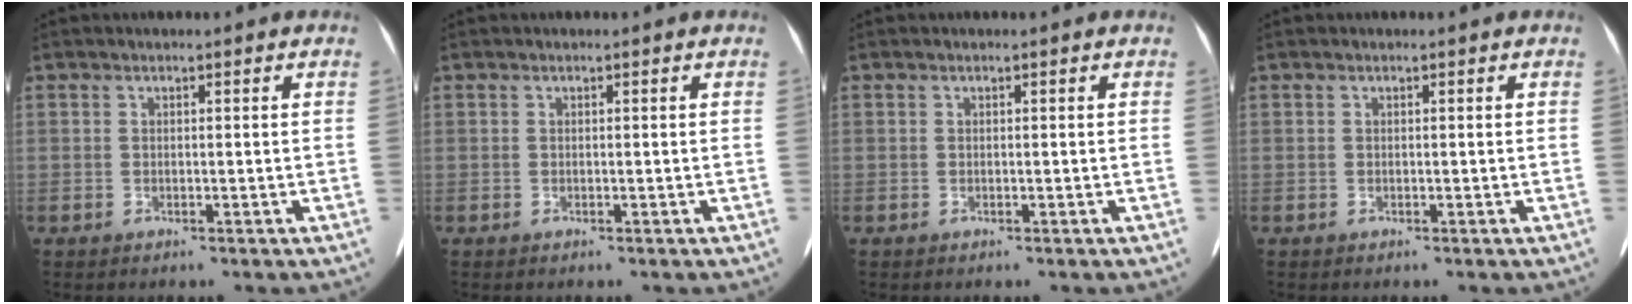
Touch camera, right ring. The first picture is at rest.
{"total": 0.0}
{"total": 0.0}
{"total": 0.0}